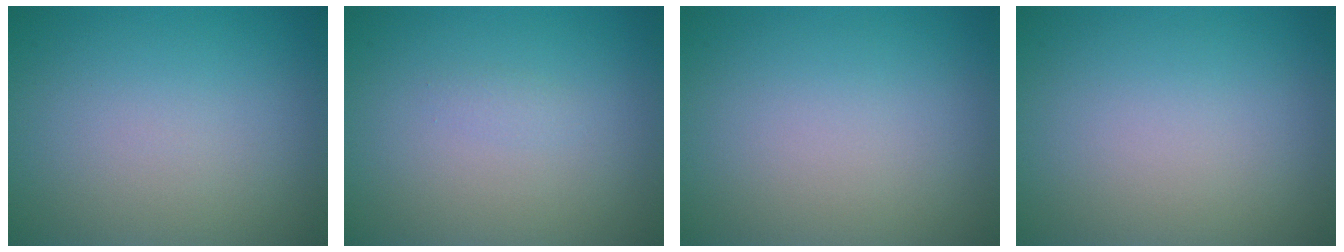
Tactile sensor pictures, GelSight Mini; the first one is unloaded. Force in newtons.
{"total": 0.6, "press": 0.6, "slide": 0.0}
{"total": 0.0}
{"total": 0.0}